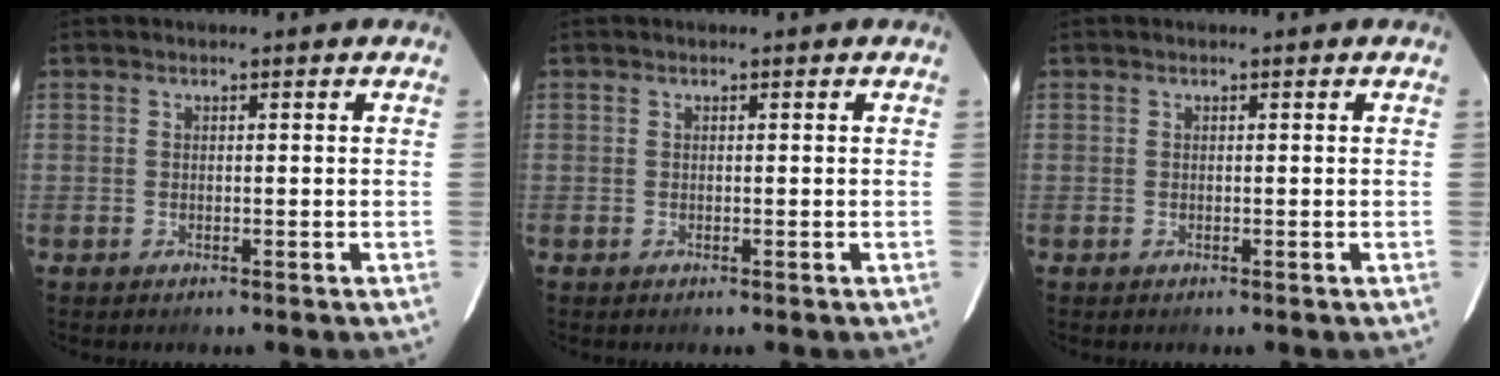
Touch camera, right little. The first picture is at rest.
{"total": 0.0}
{"total": 0.0}